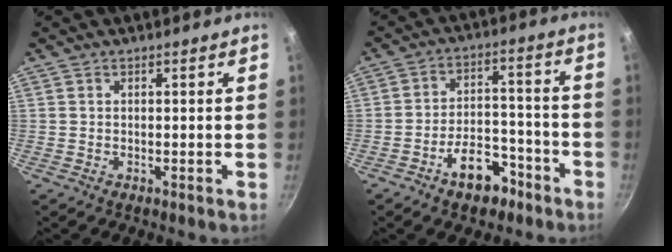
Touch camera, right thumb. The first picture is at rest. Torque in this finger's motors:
{"motor_torque": [1.05, 0.56, 0.87, -1.03, 0.25]}